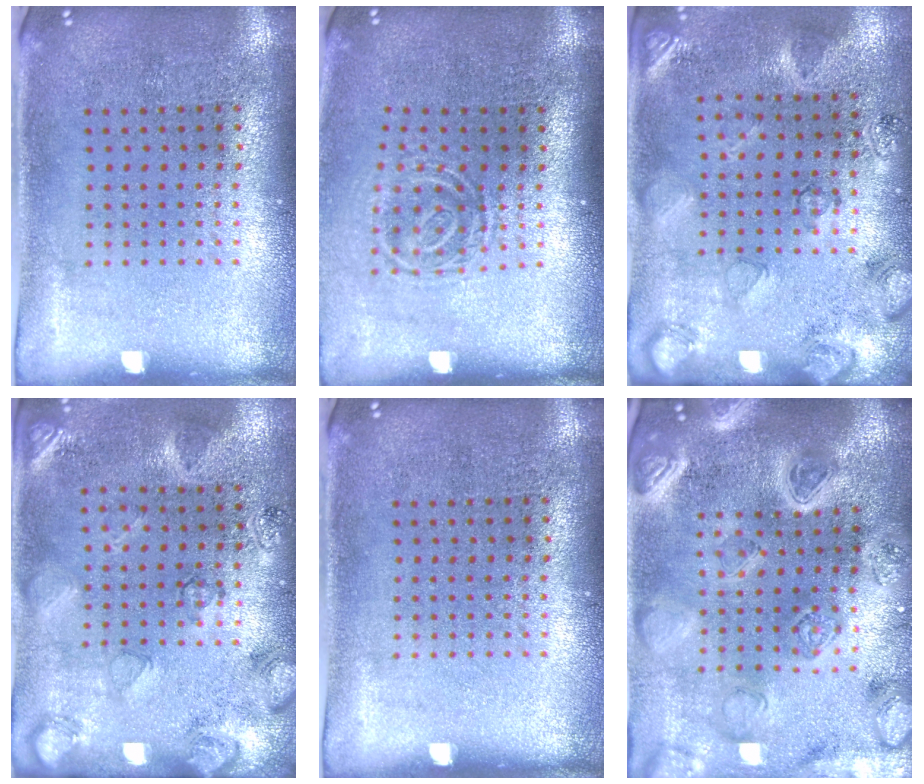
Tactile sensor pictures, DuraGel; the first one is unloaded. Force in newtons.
{"total": 1.7, "press": 1.2, "slide": 1.3}
{"total": 2.6, "press": 1.7, "slide": 1.9}
{"total": 2.6, "press": 1.7, "slide": 1.9}
{"total": 0.0}
{"total": 4.5, "press": 4.0, "slide": 2.2}